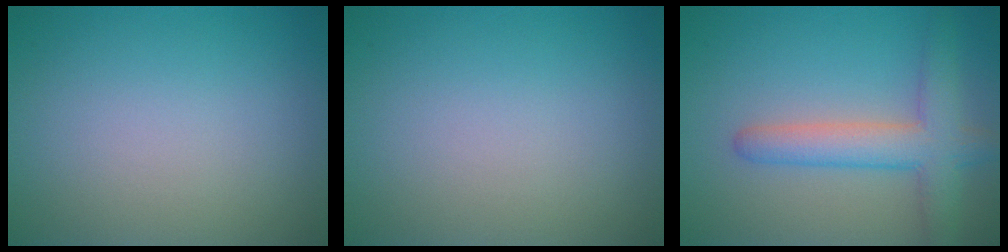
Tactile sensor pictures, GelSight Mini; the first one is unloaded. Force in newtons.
{"total": 0.0}
{"total": 4.8, "press": 4.8, "slide": 0.3}